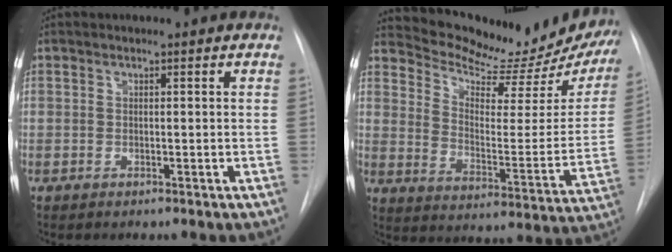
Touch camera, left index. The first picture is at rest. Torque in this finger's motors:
{"motor_torque": [1.06, -1.08, 0.16, 0.00]}